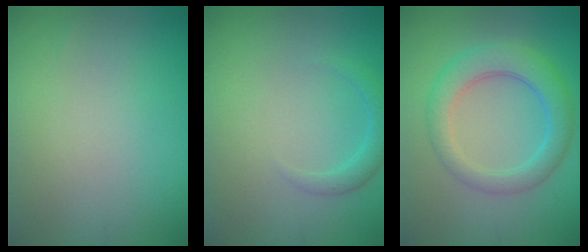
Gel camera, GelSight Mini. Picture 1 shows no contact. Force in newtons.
{"total": 1.7, "press": 1.7, "slide": 0.2}
{"total": 4.8, "press": 4.8, "slide": 0.1}